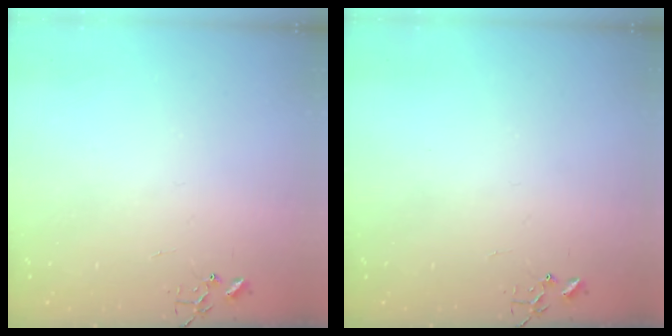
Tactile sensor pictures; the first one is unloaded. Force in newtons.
{"total": 0.0}